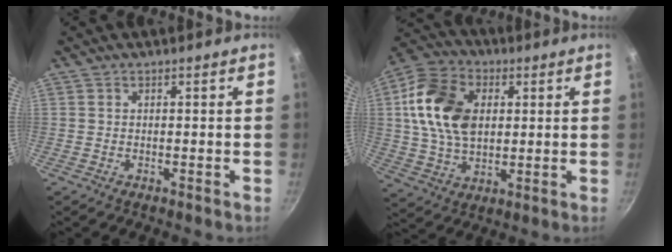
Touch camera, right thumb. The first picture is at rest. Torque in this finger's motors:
{"motor_torque": [0.60, 2.50, 1.64, -0.11, 0.17]}